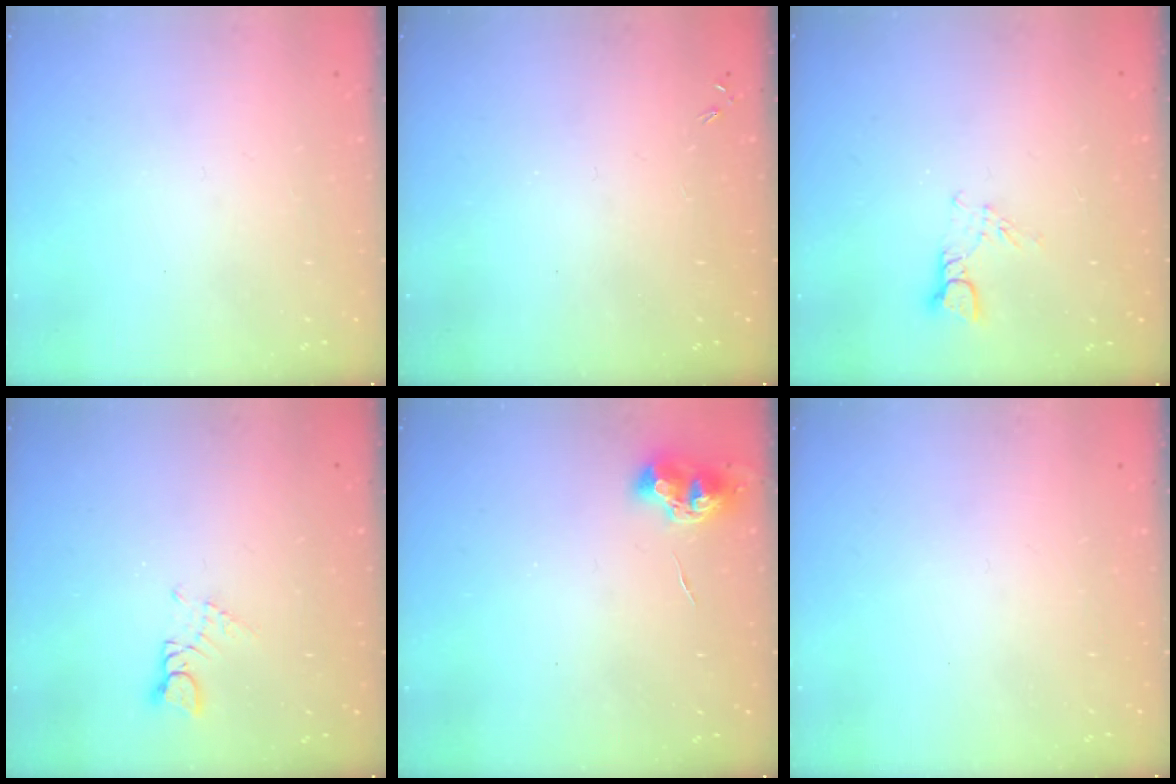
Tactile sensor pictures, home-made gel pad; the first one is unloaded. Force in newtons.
{"total": 0.0}
{"total": 3.6, "press": 3.6, "slide": 0.3}
{"total": 1.6, "press": 1.6, "slide": 0.2}
{"total": 7.7, "press": 7.6, "slide": 0.8}
{"total": 0.0}